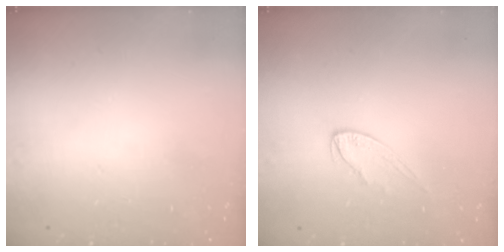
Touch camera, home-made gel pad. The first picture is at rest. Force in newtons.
{"total": 6.5, "press": 6.5, "slide": 0.1}